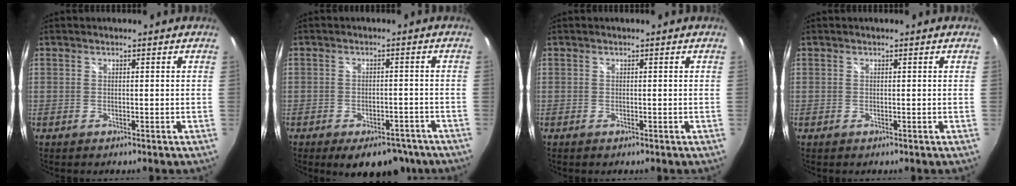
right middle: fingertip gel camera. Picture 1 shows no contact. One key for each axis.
{"total": 10.3, "fx": -7.3, "fy": 5.4, "fz": 4.8, "tx": -0.082, "ty": 0.006, "tz": -0.084}
{"total": 0.0}
{"total": 0.0}